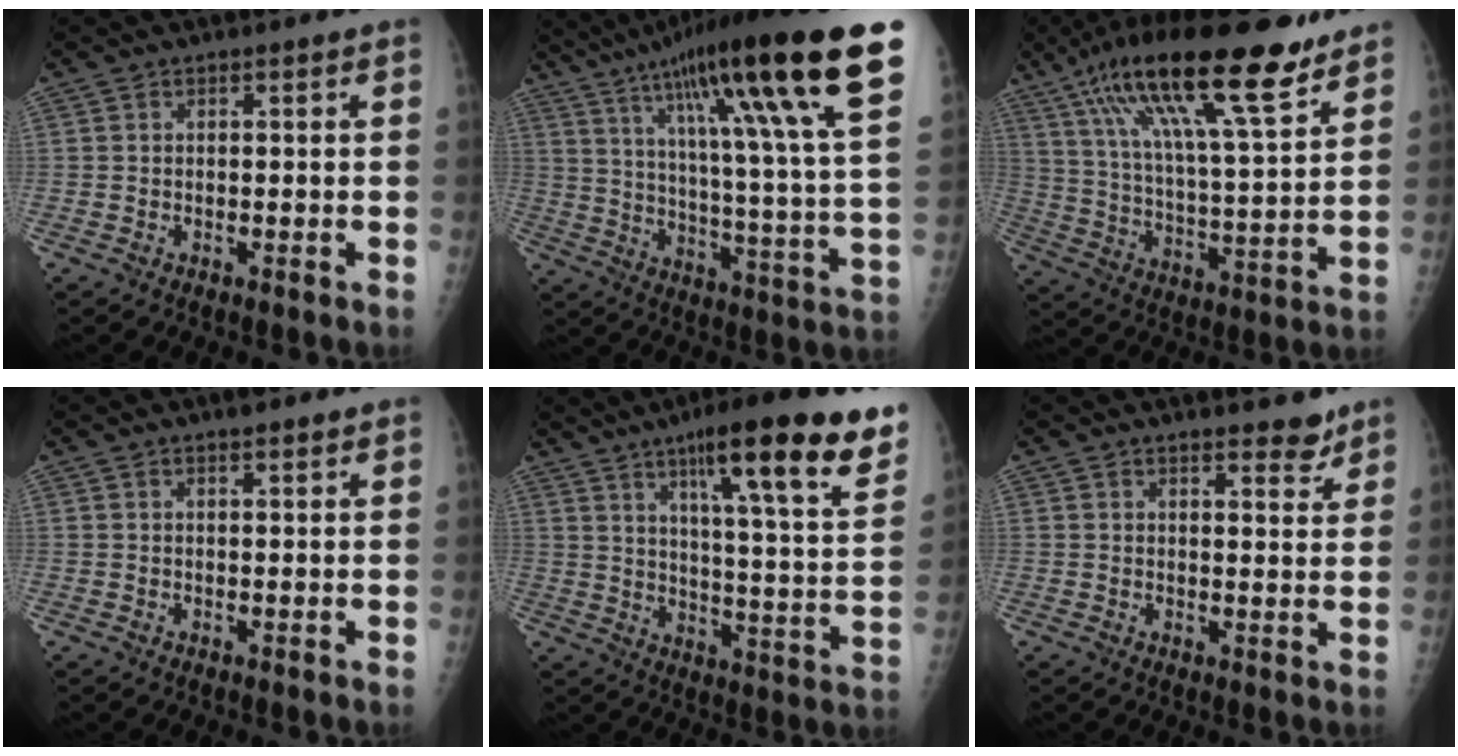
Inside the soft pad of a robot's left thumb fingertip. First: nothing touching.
{"total": 30.7, "force": [18.1, 3.1, 24.5], "torque": [-0.359, -0.053, 0.279]}
{"total": 23.8, "force": [14.9, 5.4, 17.8], "torque": [-0.294, -0.039, 0.254]}
{"total": 1.9, "force": [1.5, 0.5, 1.1], "torque": [-0.013, -0.007, 0.021]}
{"total": 22.8, "force": [13.8, 3.2, 17.9], "torque": [-0.235, -0.049, 0.200]}
{"total": 4.6, "force": [3.8, 1.3, 2.2], "torque": [-0.011, -0.025, 0.051]}